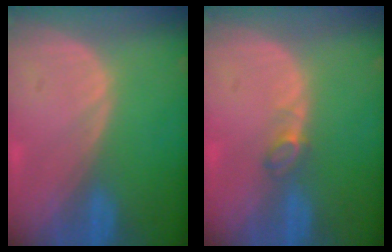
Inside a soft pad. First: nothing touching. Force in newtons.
{"total": 2.0, "press": 1.9, "slide": 0.4}